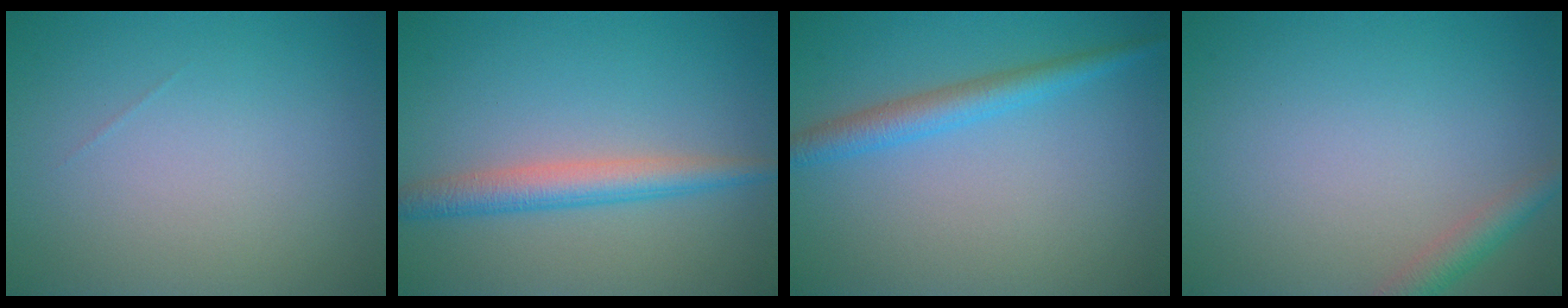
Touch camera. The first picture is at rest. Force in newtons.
{"total": 3.4, "press": 3.4, "slide": 0.1}
{"total": 2.8, "press": 2.8, "slide": 0.2}
{"total": 2.1, "press": 2.1, "slide": 0.1}